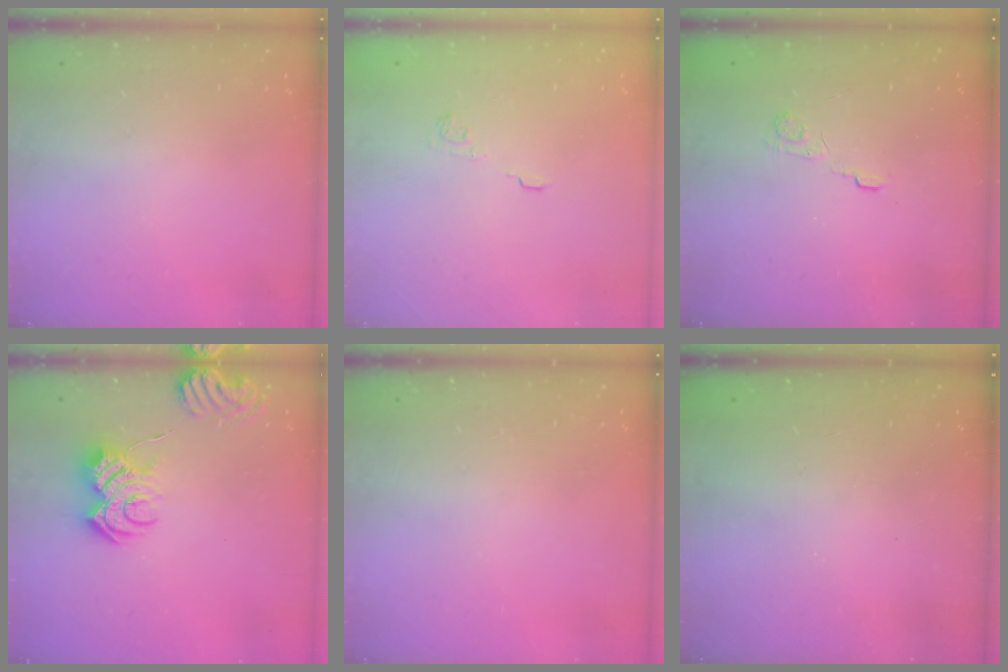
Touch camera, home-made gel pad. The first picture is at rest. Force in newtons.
{"total": 2.2, "press": 1.8, "slide": 1.3}
{"total": 2.9, "press": 2.4, "slide": 1.5}
{"total": 9.1, "press": 9.1, "slide": 0.9}
{"total": 0.0}
{"total": 2.3, "press": 2.2, "slide": 0.8}